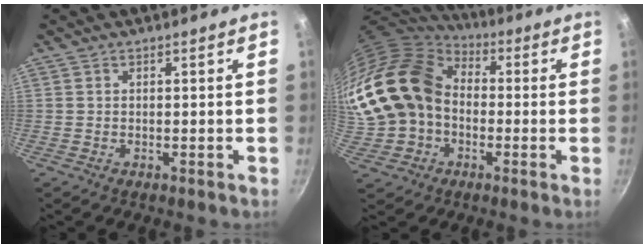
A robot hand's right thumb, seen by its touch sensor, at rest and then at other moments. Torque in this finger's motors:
{"motor_torque": [1.80, 3.21, 2.09, -0.68, 0.45]}